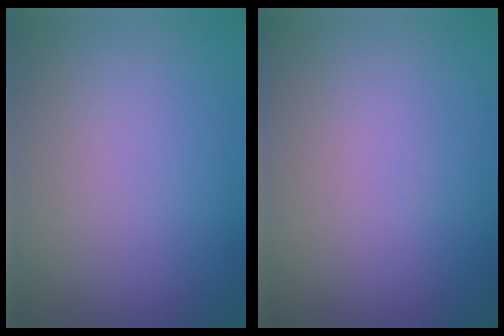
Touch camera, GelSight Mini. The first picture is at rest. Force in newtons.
{"total": 0.0}